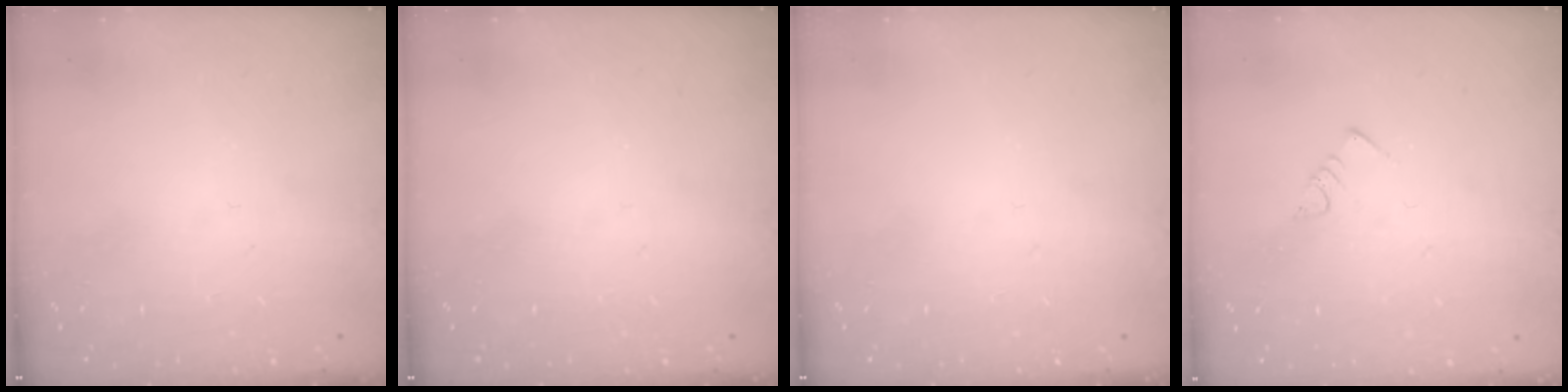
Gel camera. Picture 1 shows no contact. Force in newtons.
{"total": 0.0}
{"total": 0.0}
{"total": 3.0, "press": 3.0, "slide": 0.2}